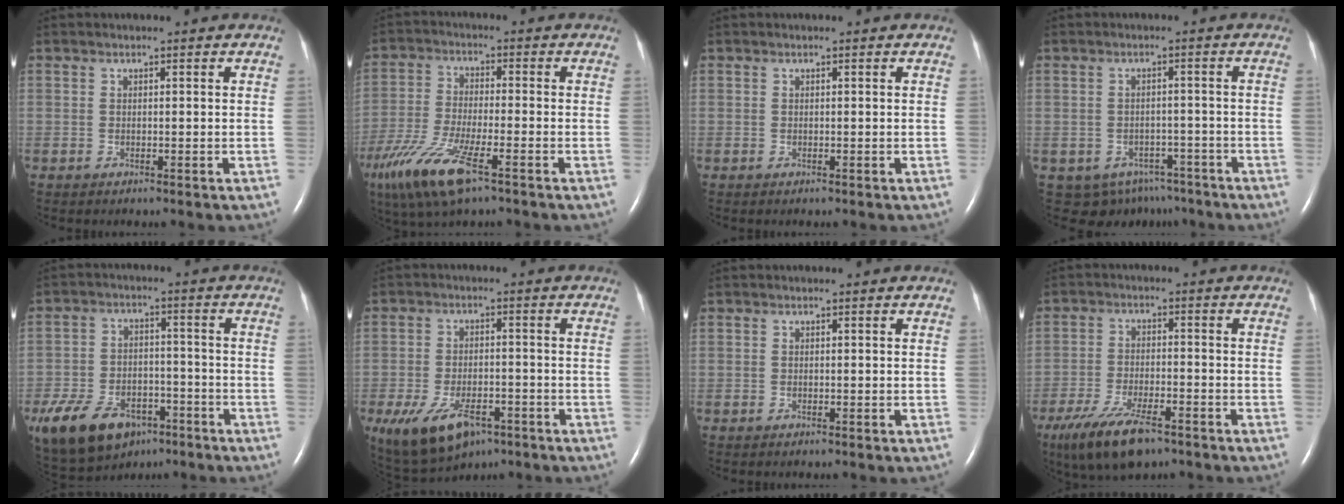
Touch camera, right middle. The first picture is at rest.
{"total": 12.1, "force": [-7.1, 2.4, 9.5], "torque": [-0.201, -0.029, -0.130]}
{"total": 0.0}
{"total": 7.4, "force": [-5.2, 5.1, 1.5], "torque": [-0.014, 0.010, -0.063]}
{"total": 19.7, "force": [-11.6, 12.1, 10.4], "torque": [-0.275, -0.013, -0.184]}
{"total": 10.2, "force": [-5.8, 5.0, 6.8], "torque": [-0.131, -0.009, -0.088]}
{"total": 0.0}
{"total": 10.8, "force": [-7.5, 3.1, 7.1], "torque": [-0.139, -0.022, -0.130]}